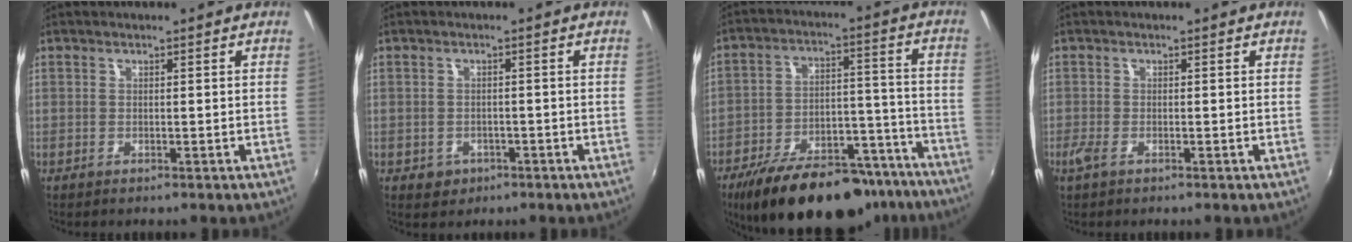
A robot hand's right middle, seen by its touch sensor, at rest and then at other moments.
{"total": 3.4, "force": [-1.3, 2.9, 1.0], "torque": [-0.029, -0.002, -0.014]}
{"total": 25.6, "force": [-19.9, 10.3, 12.2], "torque": [-0.215, 0.013, -0.266]}
{"total": 2.0, "force": [-1.1, 0.8, 1.4], "torque": [-0.032, -0.006, -0.023]}